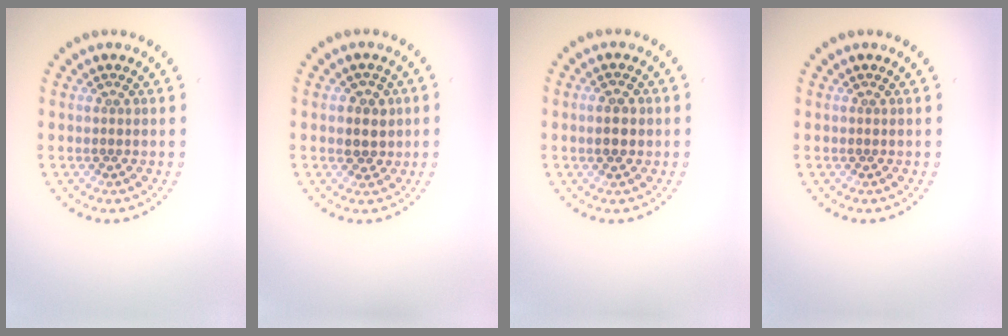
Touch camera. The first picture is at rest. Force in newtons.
{"total": 2.4, "press": 2.3, "slide": 0.8}
{"total": 2.2, "press": 2.1, "slide": 0.3}
{"total": 0.0}